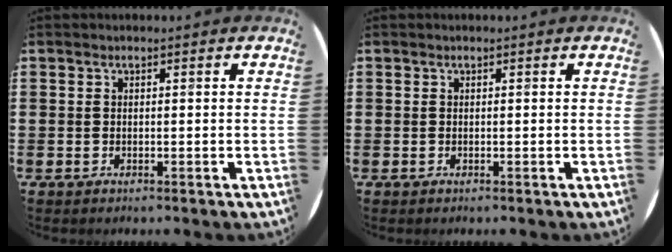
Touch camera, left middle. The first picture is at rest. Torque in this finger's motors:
{"motor_torque": [0.10, -0.15, -0.01, 0.01]}